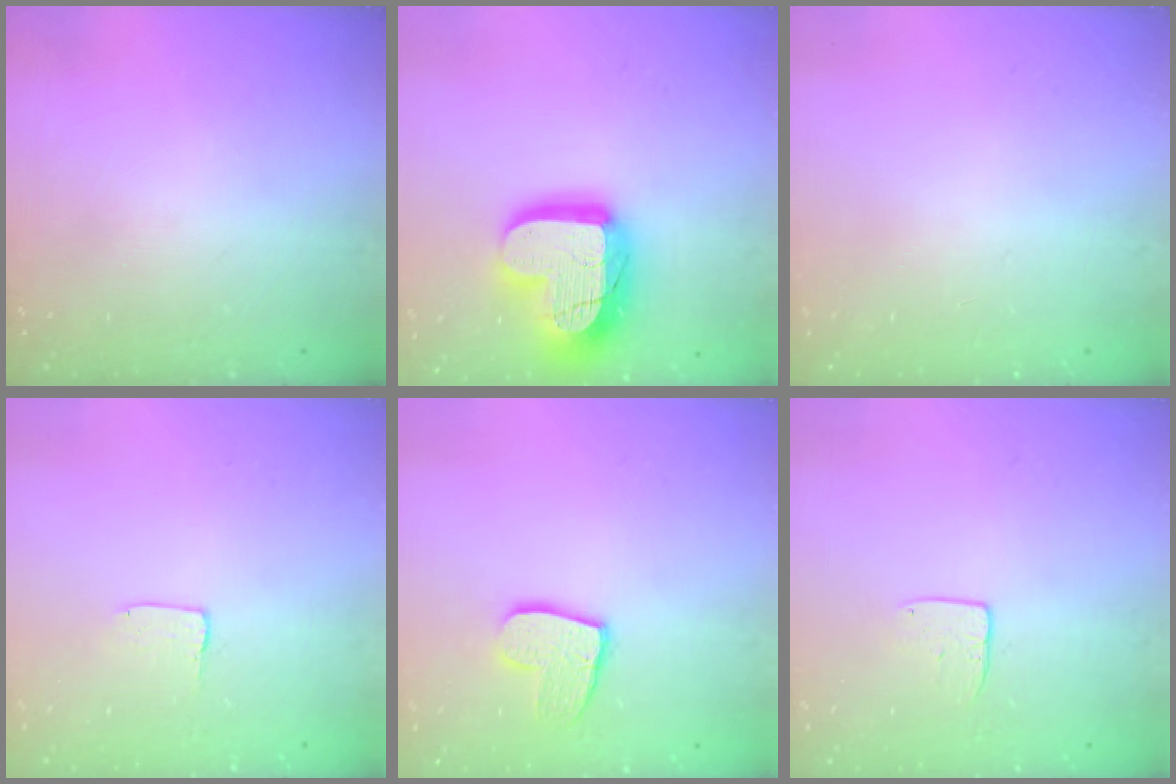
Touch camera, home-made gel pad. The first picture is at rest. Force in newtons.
{"total": 21.7, "press": 21.6, "slide": 1.9}
{"total": 0.0}
{"total": 1.7, "press": 1.6, "slide": 0.1}
{"total": 10.8, "press": 10.7, "slide": 0.7}
{"total": 5.8, "press": 5.7, "slide": 0.6}